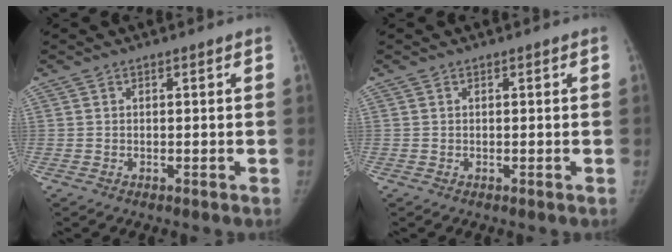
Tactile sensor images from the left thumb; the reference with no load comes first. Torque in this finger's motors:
{"motor_torque": [0.01, 0.01, 0.00, 0.00, 0.02]}